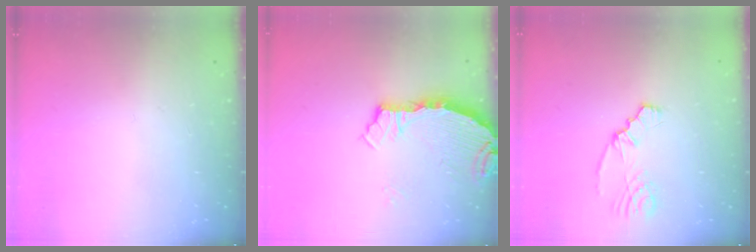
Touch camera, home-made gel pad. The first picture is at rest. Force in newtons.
{"total": 3.8, "press": 3.8, "slide": 0.4}
{"total": 2.7, "press": 2.6, "slide": 0.8}